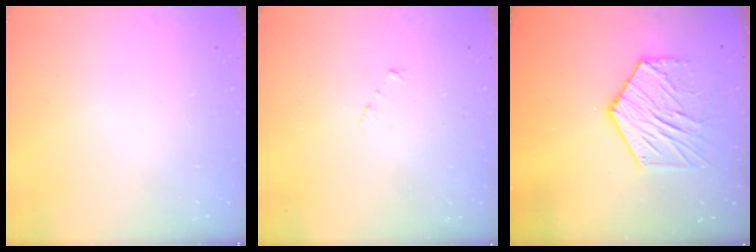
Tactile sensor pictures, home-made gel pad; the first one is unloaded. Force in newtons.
{"total": 3.7, "press": 3.7, "slide": 0.3}
{"total": 14.3, "press": 14.2, "slide": 1.3}